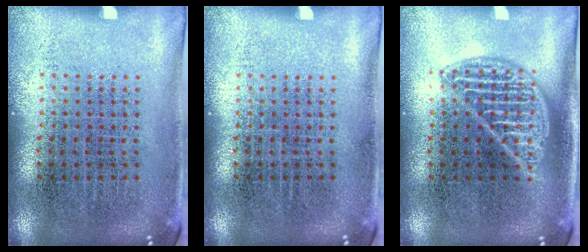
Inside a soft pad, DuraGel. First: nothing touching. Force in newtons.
{"total": 0.0}
{"total": 2.1, "press": 2.1, "slide": 0.2}